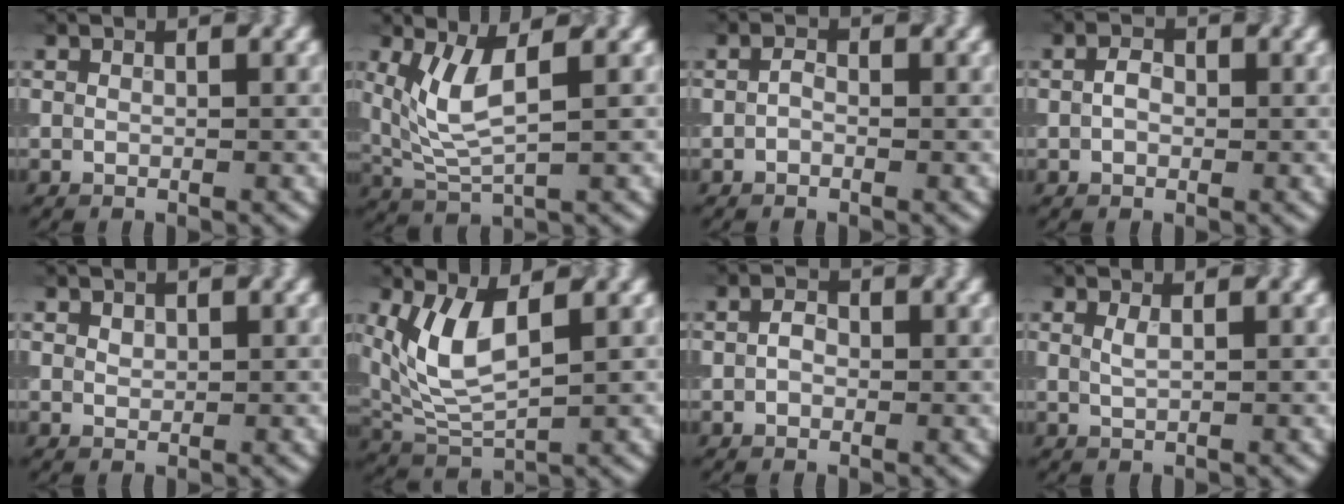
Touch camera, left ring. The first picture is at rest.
{"total": 4.7, "force": [1.3, 1.7, 4.2], "torque": [-0.103, 0.001, 0.040]}
{"total": 0.9, "force": [-0.6, 0.3, 0.6], "torque": [-0.011, 0.006, -0.008]}
{"total": 1.6, "force": [-0.3, 1.0, 1.2], "torque": [-0.023, 0.007, -0.003]}
{"total": 0.7, "force": [0.4, 0.4, 0.4], "torque": [-0.007, 0.006, 0.012]}
{"total": 6.3, "force": [1.7, 2.8, 5.4], "torque": [-0.127, 0.002, 0.045]}
{"total": 1.3, "force": [-0.4, 0.8, 1.0], "torque": [-0.018, 0.006, -0.005]}
{"total": 0.9, "force": [0.3, 0.2, 0.8], "torque": [-0.018, 0.005, 0.013]}